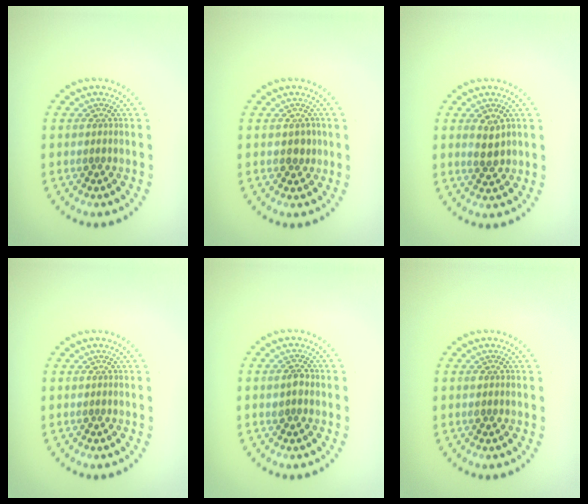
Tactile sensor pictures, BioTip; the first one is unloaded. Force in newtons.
{"total": 1.4, "press": 1.4, "slide": 0.3}
{"total": 2.2, "press": 2.1, "slide": 0.5}
{"total": 0.0}
{"total": 1.4, "press": 1.4, "slide": 0.1}
{"total": 0.7, "press": 0.7, "slide": 0.1}